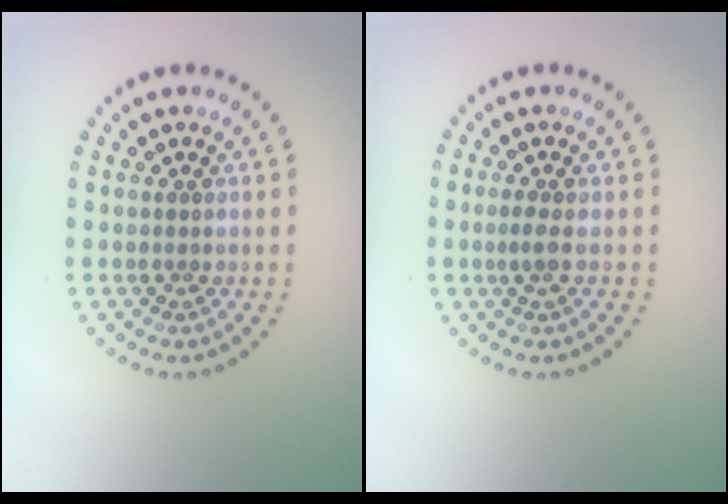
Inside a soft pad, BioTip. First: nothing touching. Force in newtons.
{"total": 1.2, "press": 0.9, "slide": 0.7}